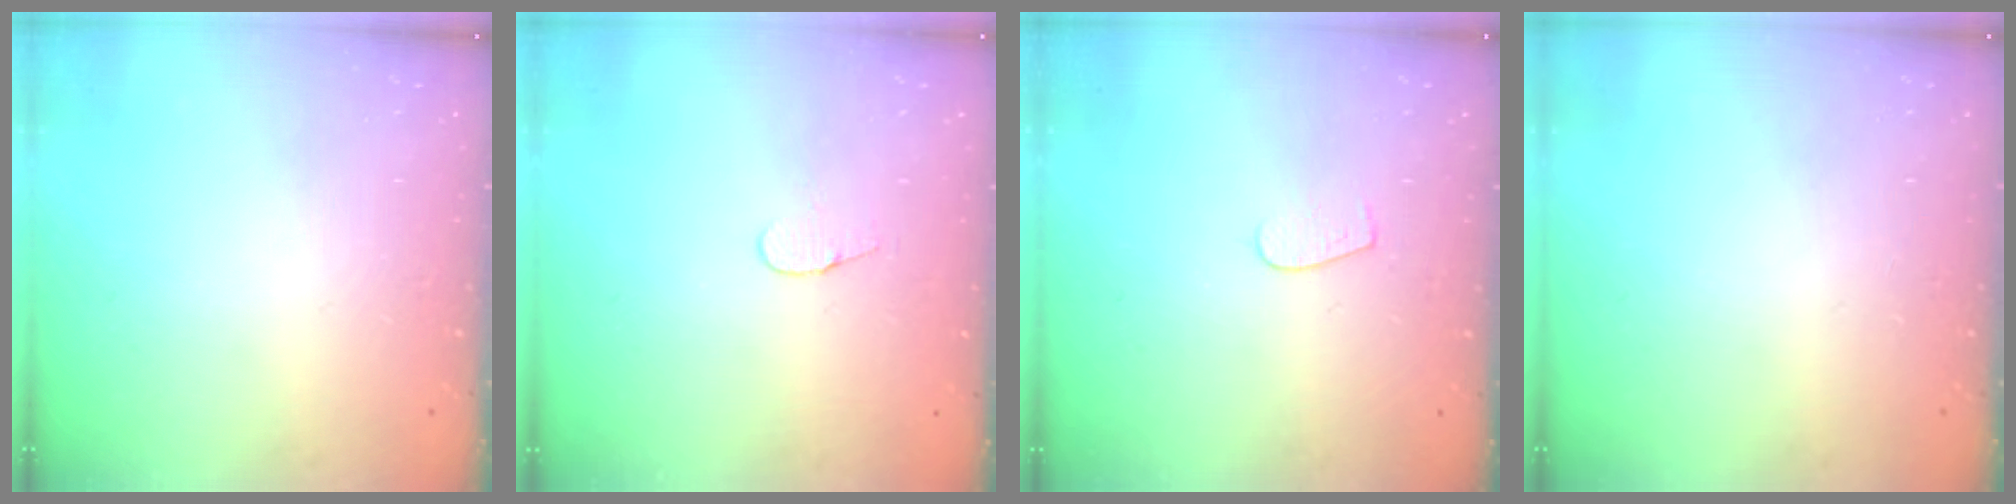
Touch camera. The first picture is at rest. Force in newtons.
{"total": 4.0, "press": 4.0, "slide": 0.4}
{"total": 3.1, "press": 3.1, "slide": 0.2}
{"total": 0.0}